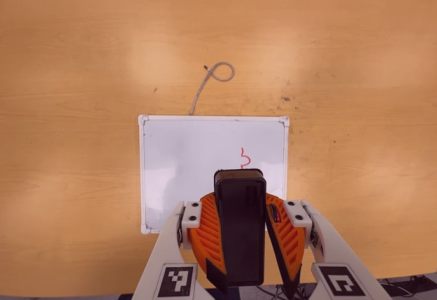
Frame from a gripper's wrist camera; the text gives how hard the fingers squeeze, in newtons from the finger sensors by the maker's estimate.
{"total": 9.7, "left": 9.7, "right": 9.7}